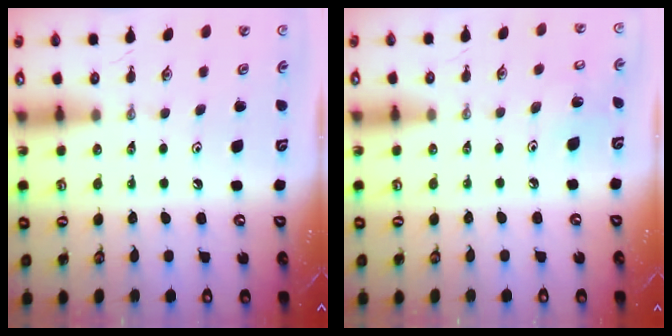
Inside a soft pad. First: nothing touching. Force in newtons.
{"total": 5.0, "press": 4.9, "slide": 0.4}